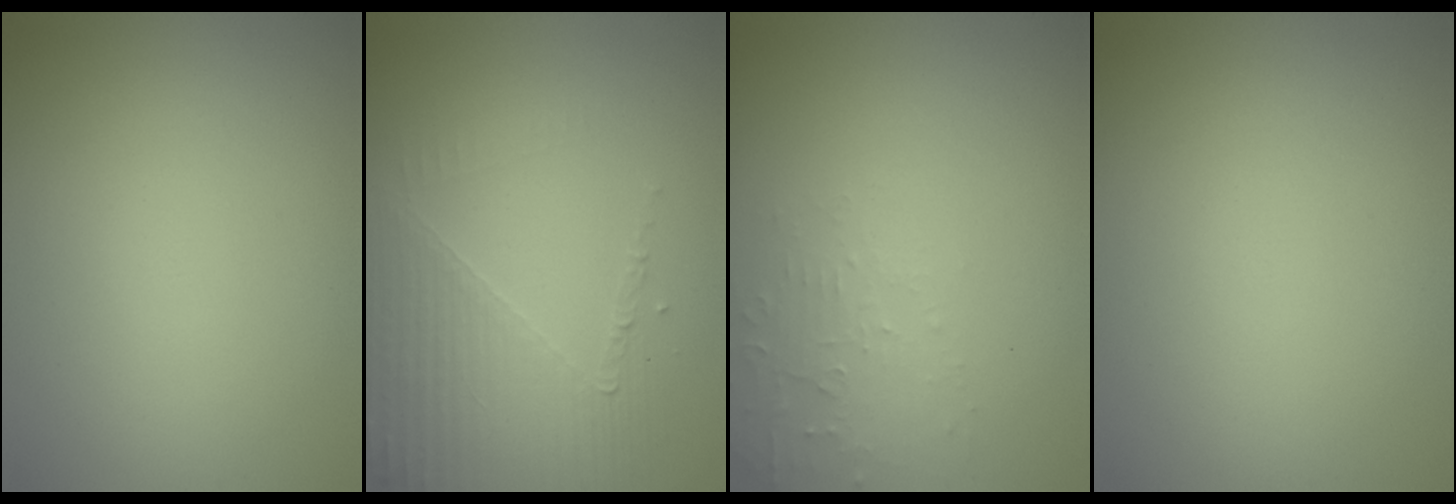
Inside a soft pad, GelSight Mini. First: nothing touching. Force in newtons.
{"total": 5.2, "press": 3.1, "slide": 4.2}
{"total": 1.9, "press": 1.9, "slide": 0.3}
{"total": 0.0}